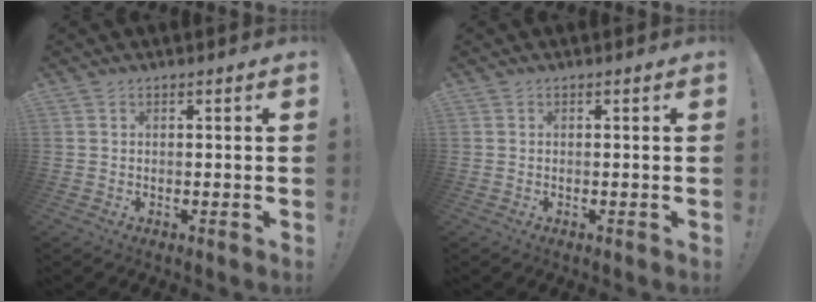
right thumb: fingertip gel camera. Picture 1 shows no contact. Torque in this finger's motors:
{"motor_torque": [-0.15, -0.10, -0.26, 0.28, -0.01]}